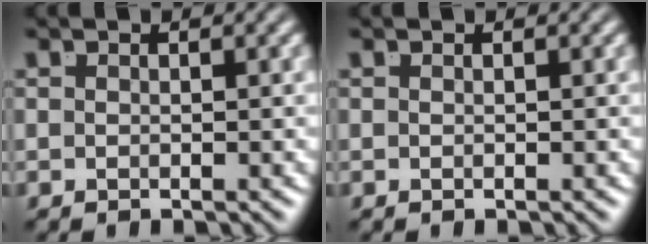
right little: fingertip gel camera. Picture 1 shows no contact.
{"total": 0.0}